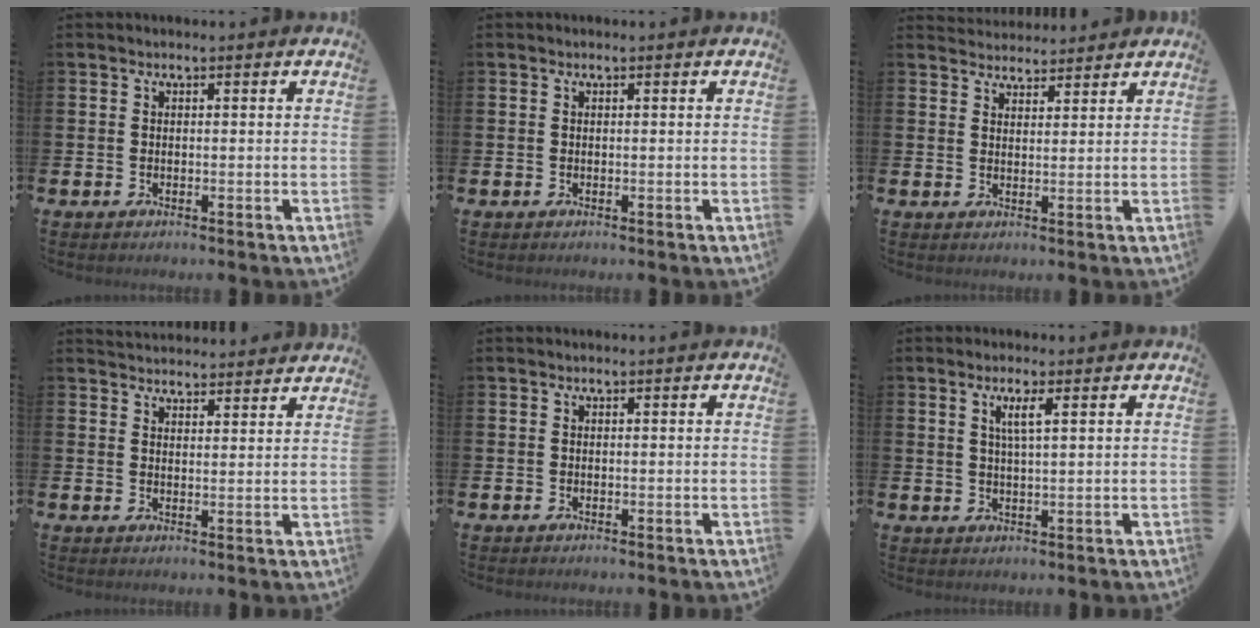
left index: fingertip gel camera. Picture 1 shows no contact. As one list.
[{"total": 0.0}, {"total": 3.2, "force": [3.1, 0.7, -0.3], "torque": [0.001, -0.016, 0.056]}, {"total": 3.4, "force": [3.4, 0.4, -0.2], "torque": [0.001, -0.022, 0.062]}, {"total": 0.0}, {"total": 3.2, "force": [1.8, 0.5, 2.6], "torque": [-0.050, 0.002, 0.028]}]